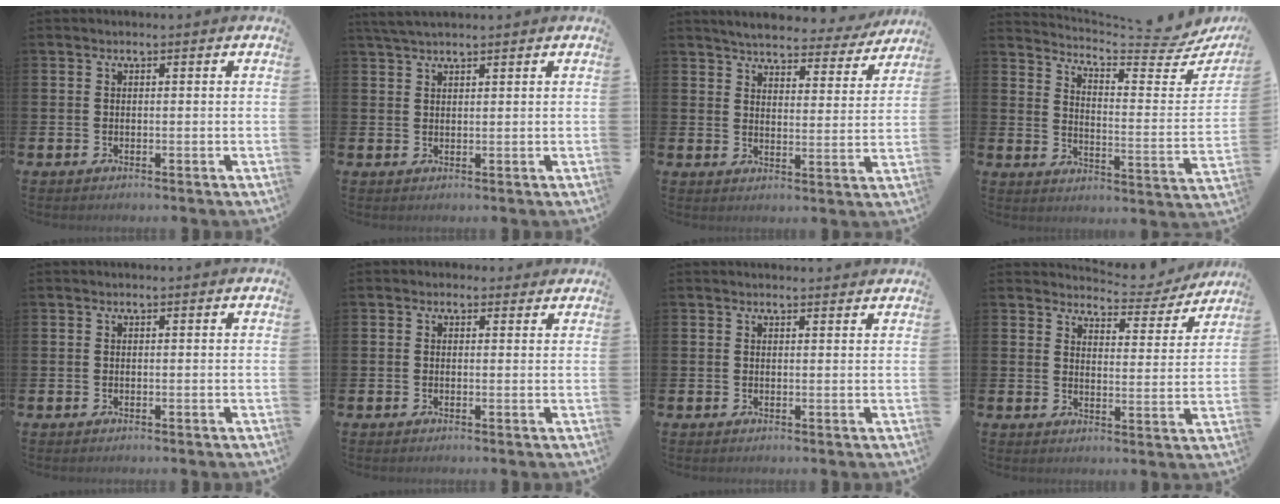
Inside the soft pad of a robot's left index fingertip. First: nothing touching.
{"total": 2.7, "force": [2.4, 0.6, 1.1], "torque": [-0.022, -0.002, 0.043]}
{"total": 4.8, "force": [4.6, 0.8, 0.8], "torque": [-0.031, -0.034, 0.076]}
{"total": 5.4, "force": [4.9, 0.5, 2.3], "torque": [-0.055, -0.052, 0.075]}
{"total": 0.0}
{"total": 0.9, "force": [0.5, 0.7, 0.1], "torque": [-0.002, 0.008, 0.008]}
{"total": 1.0, "force": [1.0, 0.1, 0.1], "torque": [0.008, -0.004, 0.016]}
{"total": 4.7, "force": [4.5, 1.2, 0.4], "torque": [-0.017, -0.036, 0.074]}